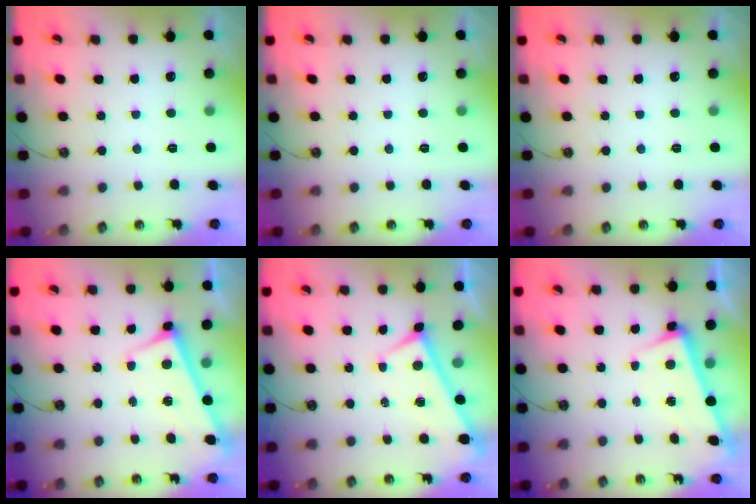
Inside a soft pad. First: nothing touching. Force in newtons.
{"total": 0.0}
{"total": 0.0}
{"total": 2.8, "press": 2.8, "slide": 0.4}
{"total": 0.0}
{"total": 2.3, "press": 2.2, "slide": 0.7}